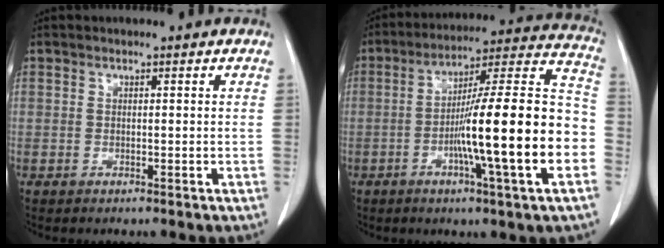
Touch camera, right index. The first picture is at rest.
{"total": 20.9, "force": [-5.1, 0.3, 20.3], "torque": [-0.276, 0.012, -0.082]}